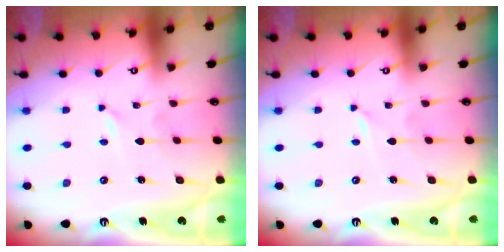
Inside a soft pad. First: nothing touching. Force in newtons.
{"total": 0.0}